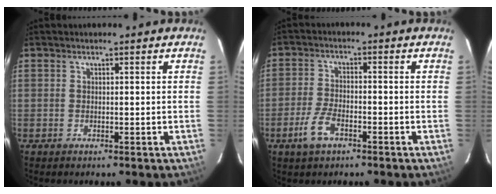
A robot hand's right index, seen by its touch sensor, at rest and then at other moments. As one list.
[{"total": 5.0, "force": [-2.8, 1.9, 3.7], "torque": [-0.088, -0.005, -0.049]}]